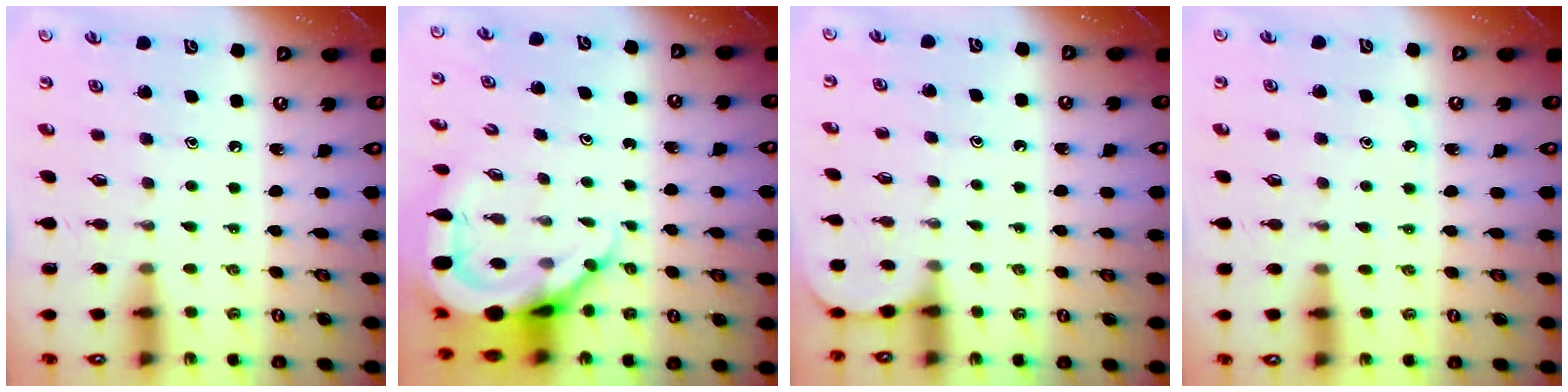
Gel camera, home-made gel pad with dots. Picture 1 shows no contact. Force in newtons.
{"total": 9.9, "press": 9.9, "slide": 1.0}
{"total": 1.4, "press": 1.4, "slide": 0.0}
{"total": 3.9, "press": 3.8, "slide": 0.5}